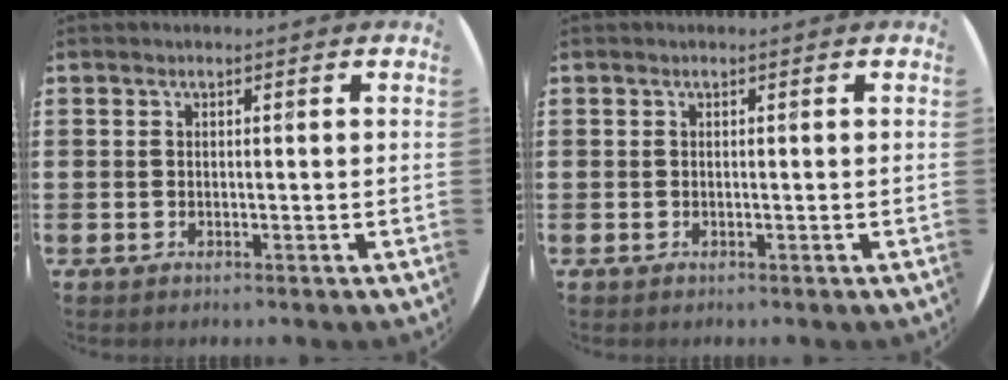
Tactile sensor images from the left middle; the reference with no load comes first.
{"total": 0.0}